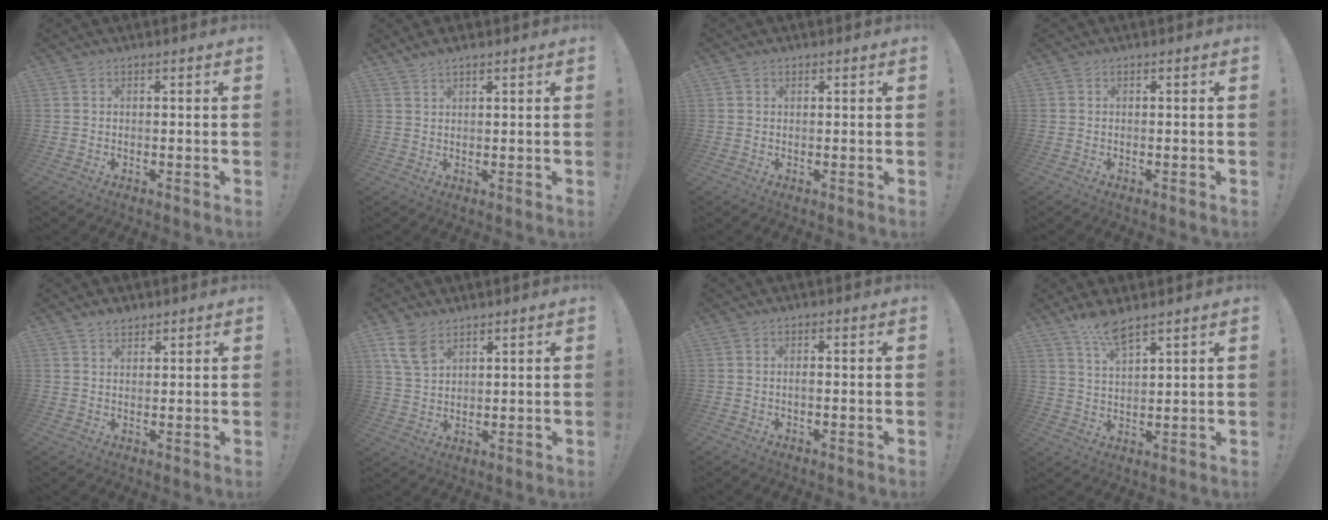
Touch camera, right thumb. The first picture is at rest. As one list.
[{"total": 2.3, "force": [1.8, 0.3, 1.3], "torque": [-0.023, -0.009, 0.032]}, {"total": 0.7, "force": [0.5, 0.5, 0.1], "torque": [0.004, -0.002, 0.009]}, {"total": 0.0}, {"total": 2.9, "force": [2.4, 1.5, 0.7], "torque": [-0.008, -0.013, 0.043]}, {"total": 7.7, "force": [4.8, 4.4, 4.1], "torque": [-0.075, -0.016, 0.096]}, {"total": 1.2, "force": [-0.6, 0.1, 1.0], "torque": [-0.027, 0.006, -0.010]}, {"total": 7.2, "force": [5.8, 1.3, 4.1], "torque": [-0.086, -0.027, 0.104]}]